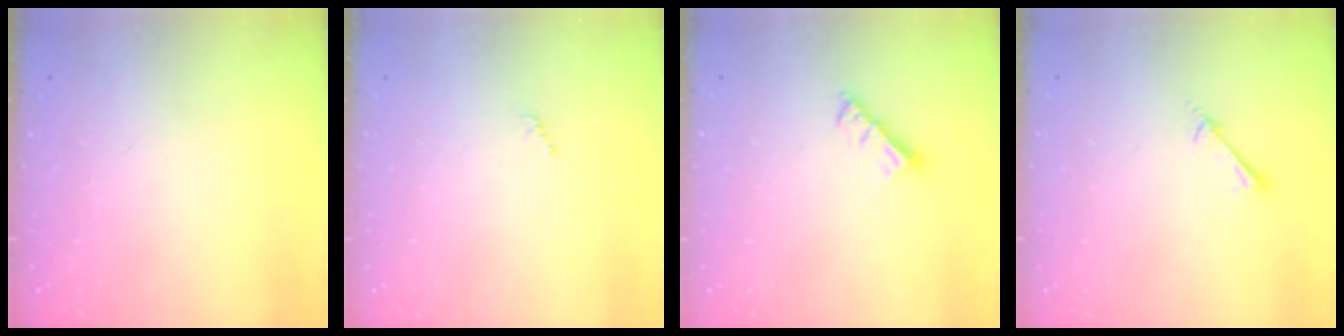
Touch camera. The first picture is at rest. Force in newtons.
{"total": 0.7, "press": 0.7, "slide": 0.3}
{"total": 4.8, "press": 4.8, "slide": 0.5}
{"total": 2.4, "press": 2.4, "slide": 0.2}